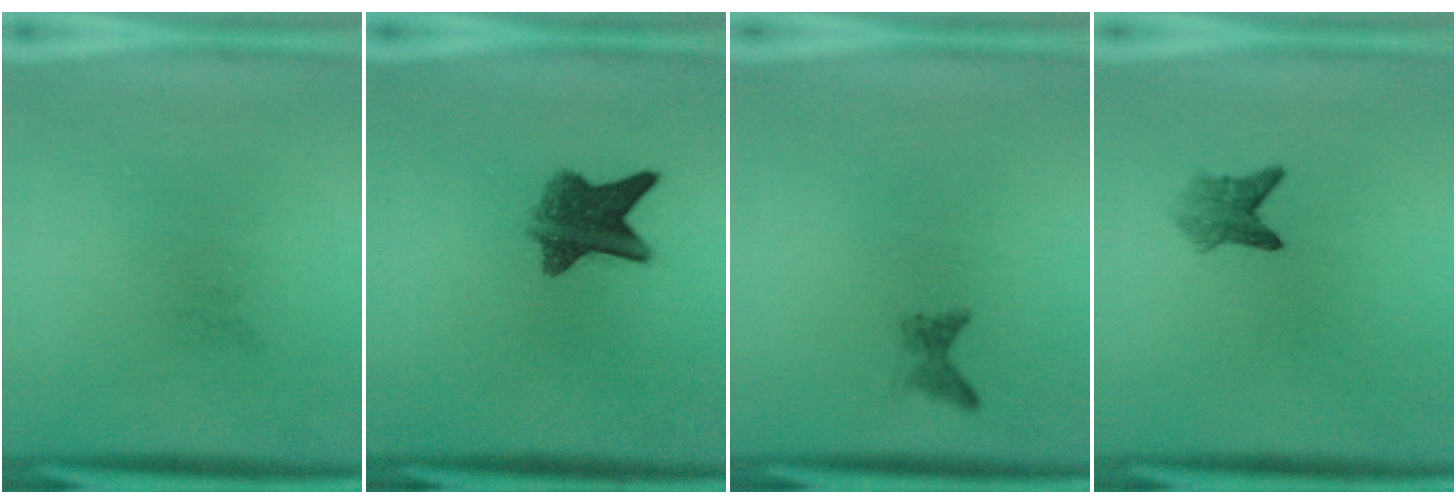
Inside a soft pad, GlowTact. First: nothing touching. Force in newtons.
{"total": 7.3}
{"total": 1.2}
{"total": 2.7}